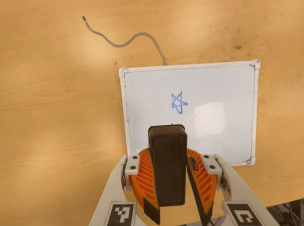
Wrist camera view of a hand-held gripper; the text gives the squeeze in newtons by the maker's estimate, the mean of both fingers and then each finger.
{"total": 9.2, "left": 9.3, "right": 9.2}